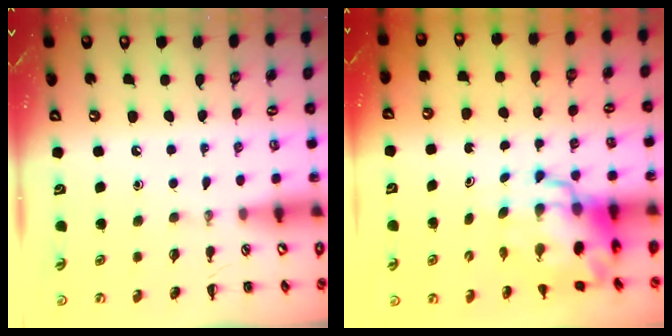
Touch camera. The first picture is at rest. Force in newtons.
{"total": 11.1, "press": 10.8, "slide": 2.9}